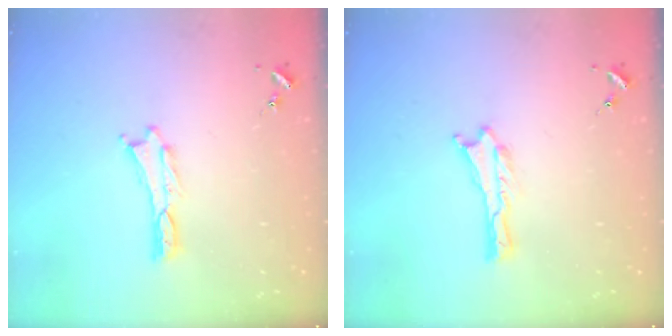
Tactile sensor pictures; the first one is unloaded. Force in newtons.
{"total": 0.0}